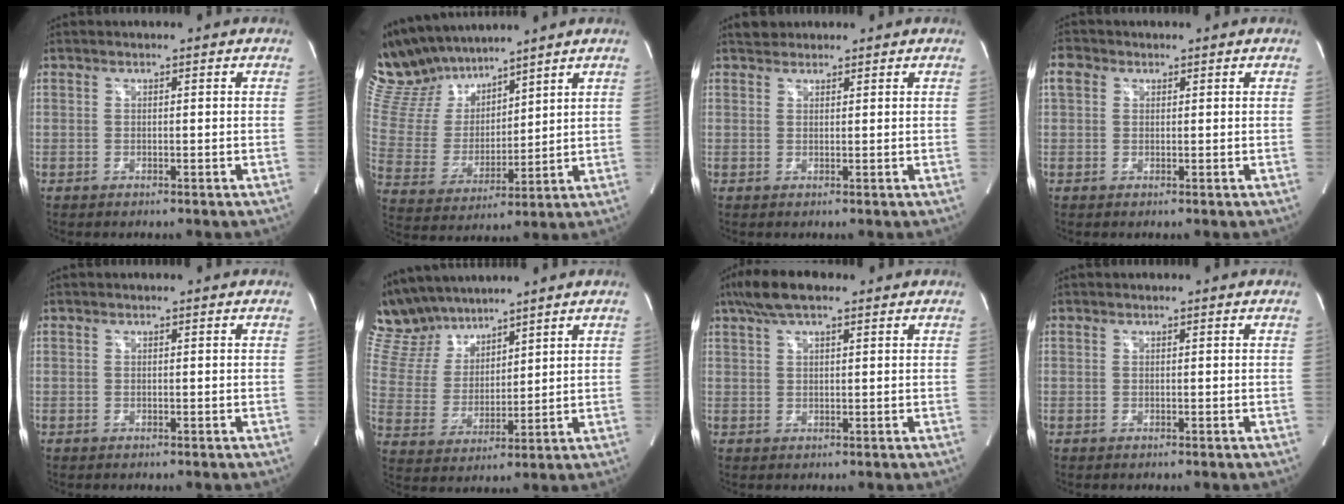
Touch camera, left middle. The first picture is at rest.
{"total": 13.8, "force": [12.4, 4.5, 4.0], "torque": [-0.098, 0.022, 0.254]}
{"total": 1.8, "force": [1.6, 0.7, 0.0], "torque": [-0.003, 0.012, 0.026]}
{"total": 2.6, "force": [1.1, 2.1, 1.1], "torque": [-0.028, 0.017, 0.021]}
{"total": 0.0}
{"total": 11.3, "force": [10.1, 4.2, 2.8], "torque": [-0.074, 0.024, 0.206]}
{"total": 6.6, "force": [4.5, 1.8, 4.4], "torque": [-0.094, 0.024, 0.082]}
{"total": 0.0}